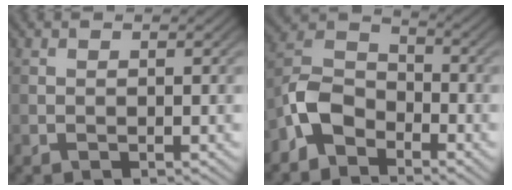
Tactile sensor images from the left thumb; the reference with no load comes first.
{"total": 6.9, "force": [-4.3, 3.9, 3.7], "torque": [-0.081, 0.007, -0.105]}